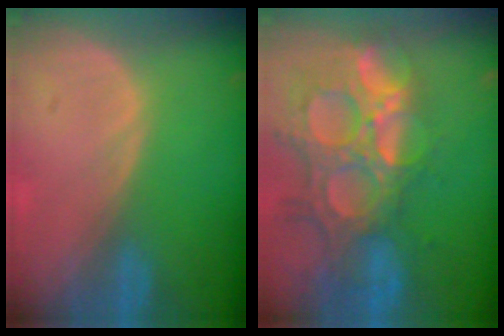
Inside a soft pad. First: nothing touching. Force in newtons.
{"total": 14.8, "press": 12.3, "slide": 8.3}